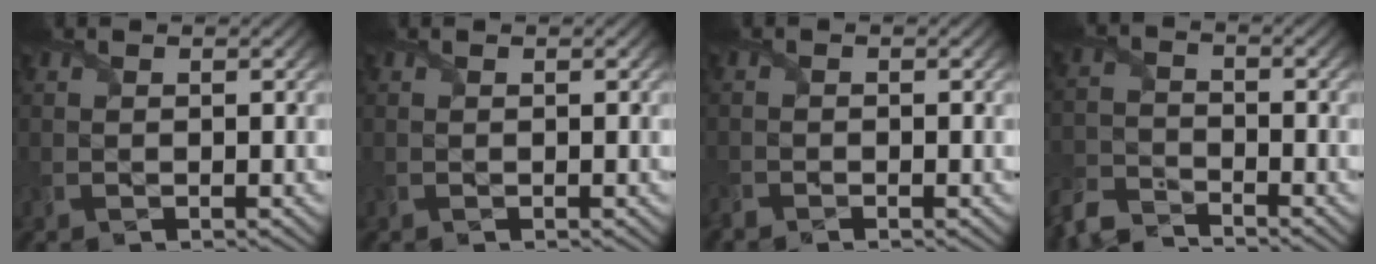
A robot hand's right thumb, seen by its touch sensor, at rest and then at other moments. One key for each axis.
{"total": 0.0}
{"total": 0.9, "fx": -0.9, "fy": 0.0, "fz": 0.0, "tx": -0.003, "ty": -0.005, "tz": -0.025}
{"total": 5.3, "fx": -4.9, "fy": 1.5, "fz": 1.4, "tx": -0.033, "ty": -0.009, "tz": -0.116}